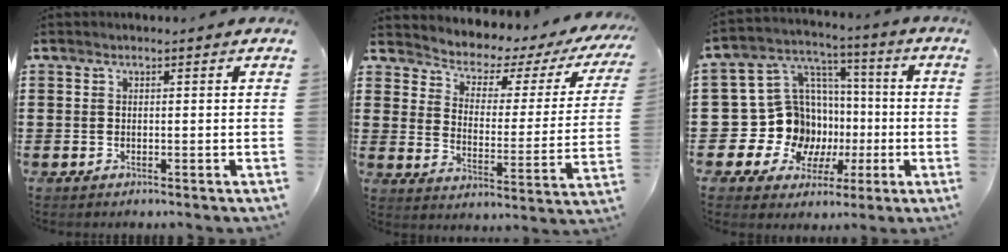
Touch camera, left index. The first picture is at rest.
{"total": 3.2, "force": [2.7, 1.5, 0.8], "torque": [-0.040, -0.029, 0.035]}
{"total": 14.4, "force": [-2.4, 13.1, 5.3], "torque": [-0.151, -0.011, -0.023]}